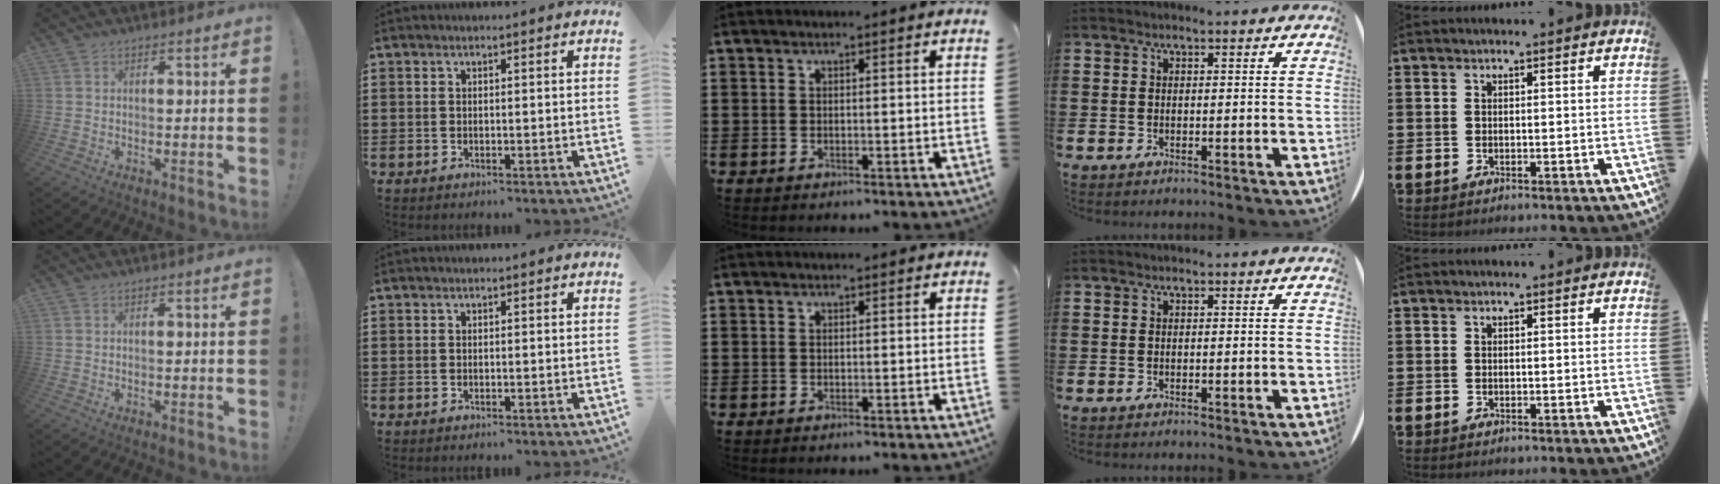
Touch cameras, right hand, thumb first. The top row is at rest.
{}